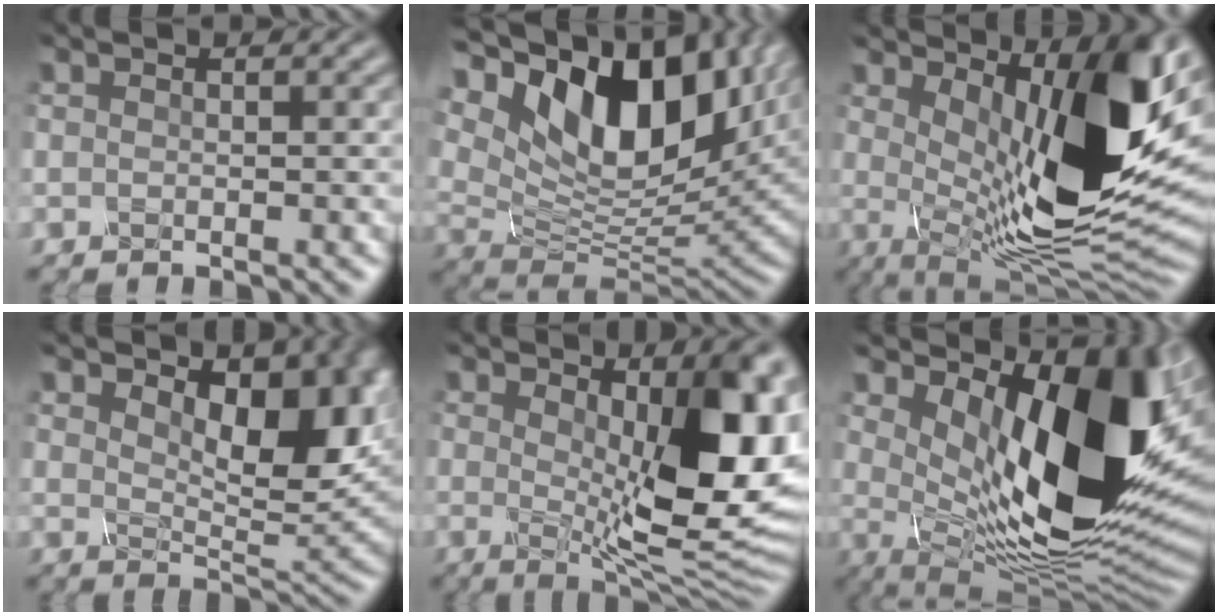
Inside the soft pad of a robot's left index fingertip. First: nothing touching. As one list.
[{"total": 15.9, "force": [5.8, 8.5, 12.2], "torque": [-0.220, 0.020, 0.100]}, {"total": 13.6, "force": [3.1, 5.1, 12.2], "torque": [-0.177, -0.025, 0.062]}, {"total": 9.0, "force": [3.0, 4.4, 7.2], "torque": [-0.106, -0.010, 0.045]}, {"total": 12.4, "force": [1.3, 4.9, 11.3], "torque": [-0.138, -0.019, 0.024]}, {"total": 16.3, "force": [3.4, 7.8, 14.0], "torque": [-0.203, -0.019, 0.064]}]